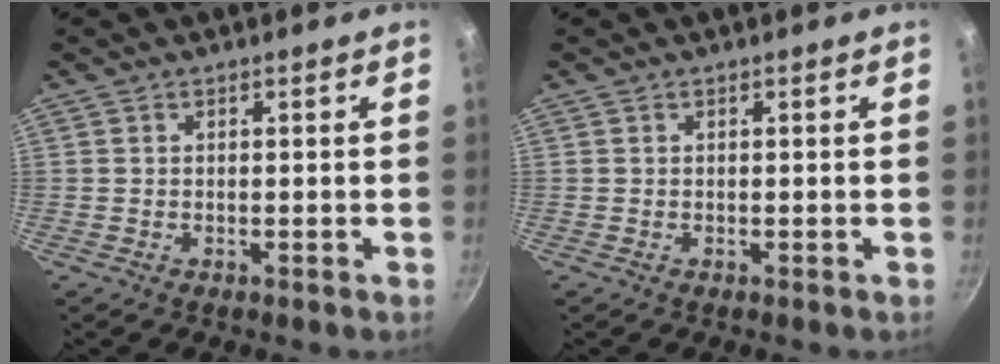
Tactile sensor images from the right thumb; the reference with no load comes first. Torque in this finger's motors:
{"motor_torque": [0.00, 0.00, -0.02, 0.33, 0.01]}